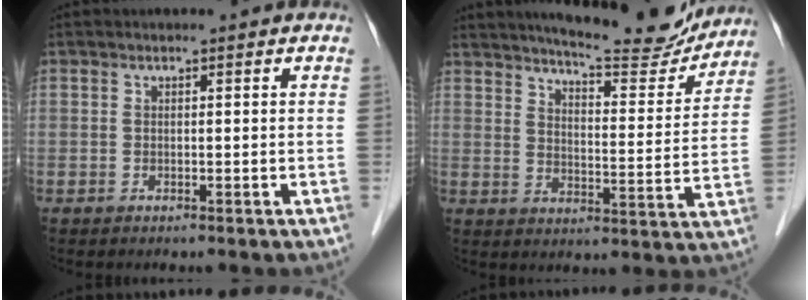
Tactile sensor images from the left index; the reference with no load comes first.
{"total": 16.5, "force": [15.2, 2.1, 5.9], "torque": [-0.084, -0.033, 0.198]}